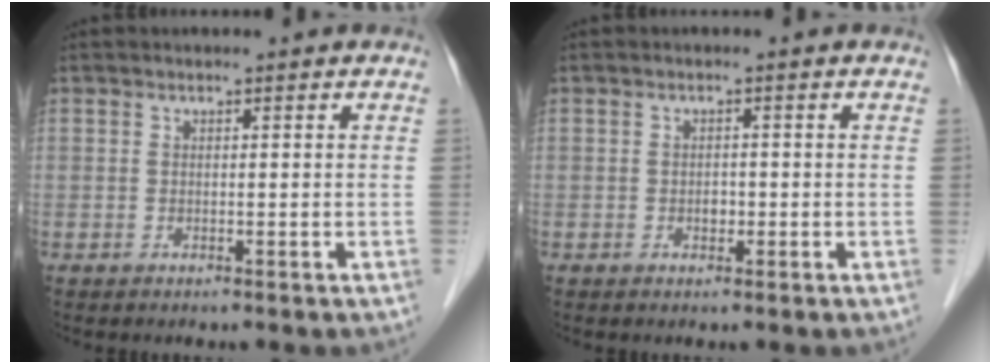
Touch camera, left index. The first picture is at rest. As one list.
[{"total": 1.2, "force": [-0.4, 0.8, 0.8], "torque": [-0.013, 0.003, -0.005]}]